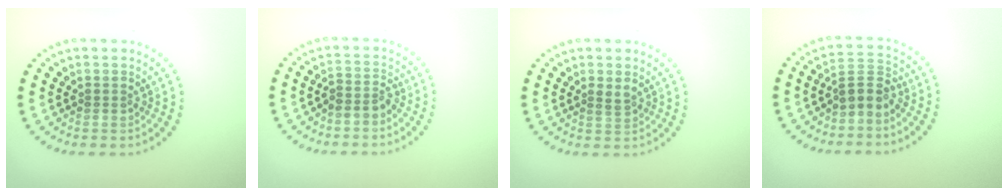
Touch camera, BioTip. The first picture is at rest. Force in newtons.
{"total": 1.9, "press": 1.6, "slide": 1.1}
{"total": 1.2, "press": 1.1, "slide": 0.5}
{"total": 2.6, "press": 2.2, "slide": 1.5}